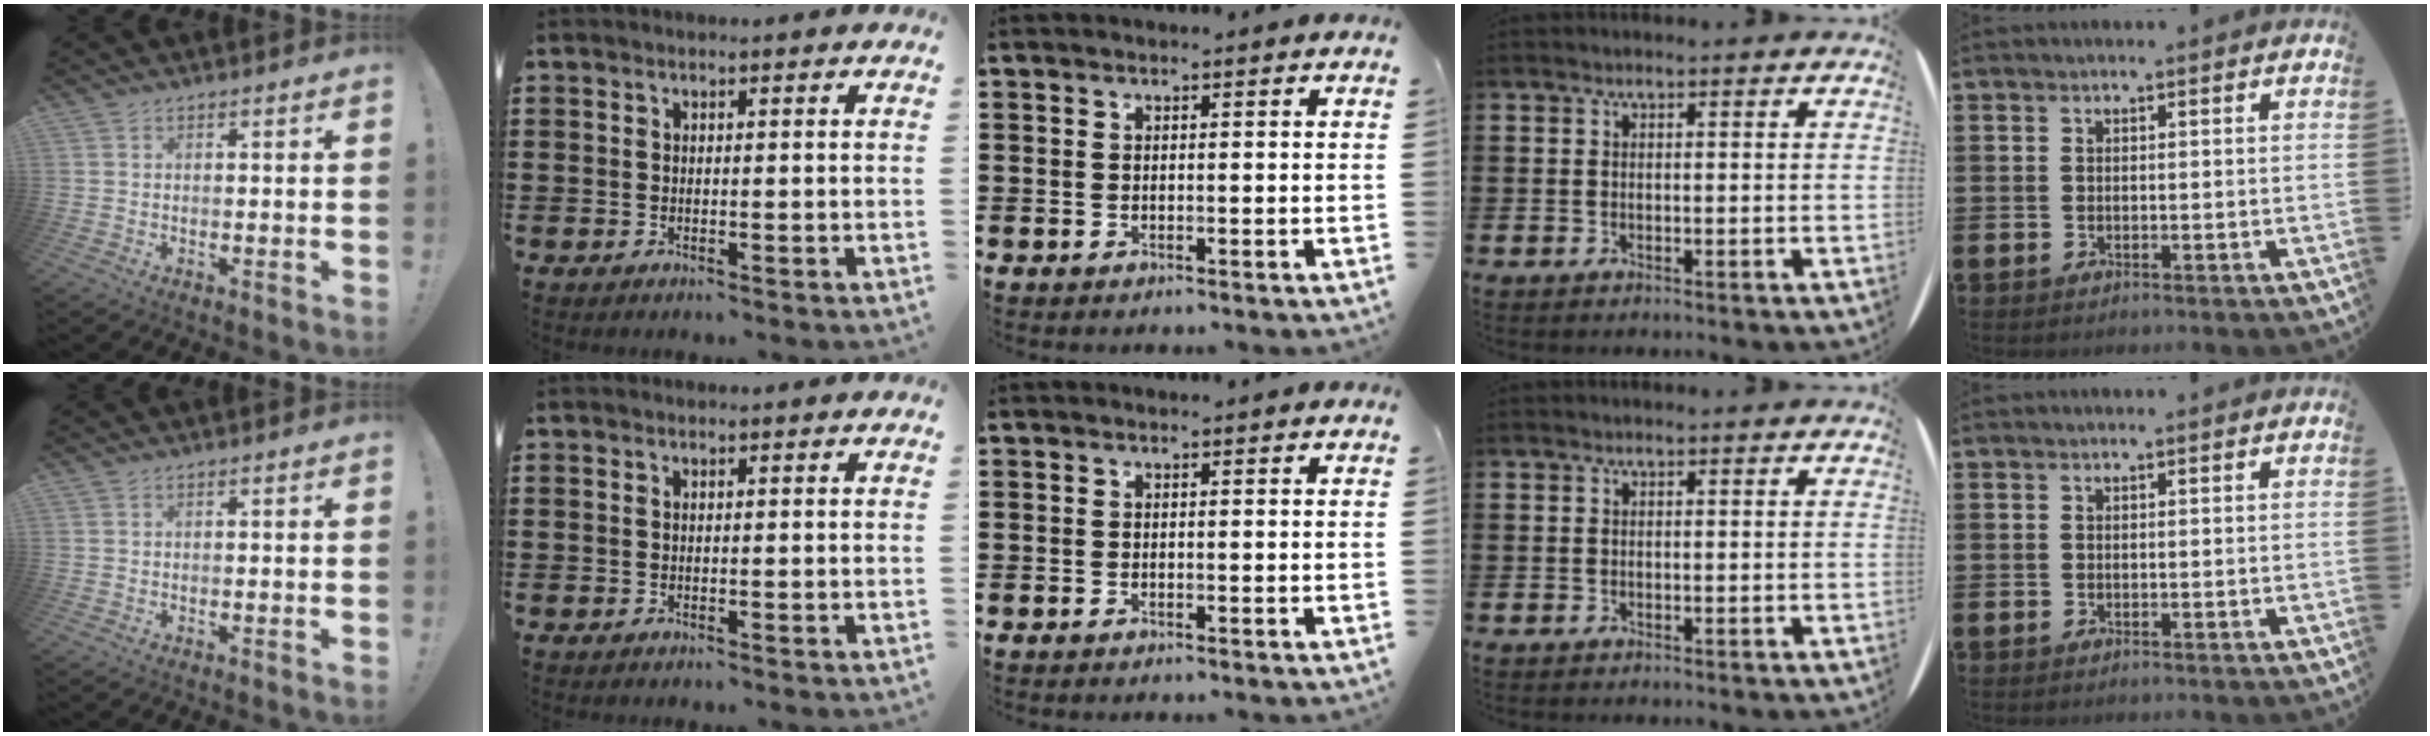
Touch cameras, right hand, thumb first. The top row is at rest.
{}